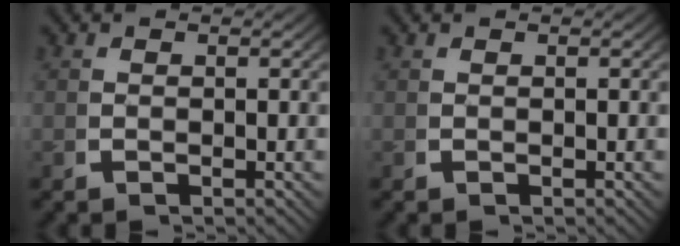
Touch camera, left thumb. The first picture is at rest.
{"total": 0.0}